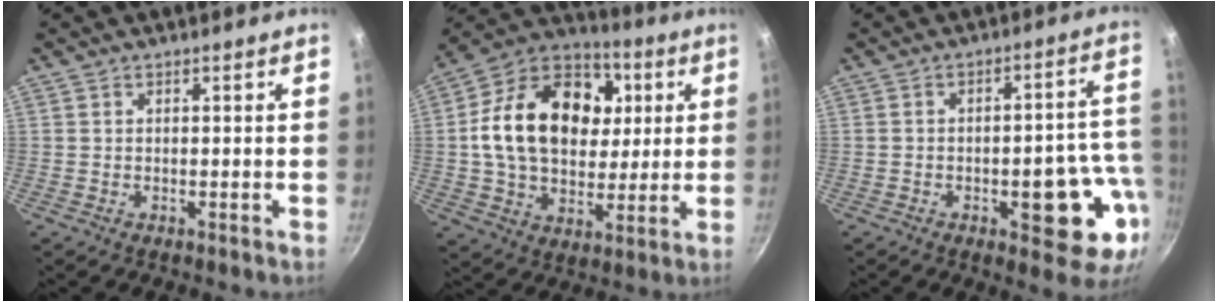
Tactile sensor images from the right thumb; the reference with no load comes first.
{"total": 24.1, "force": [4.2, 17.5, 16.0], "torque": [-0.249, 0.018, 0.062]}
{"total": 14.1, "force": [-4.3, 5.9, 12.1], "torque": [-0.099, 0.032, -0.055]}